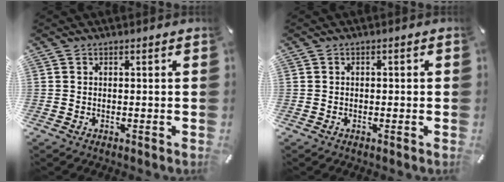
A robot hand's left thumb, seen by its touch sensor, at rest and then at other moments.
{"total": 0.7, "force": [-0.3, 0.5, 0.3], "torque": [-0.007, 0.001, -0.007]}